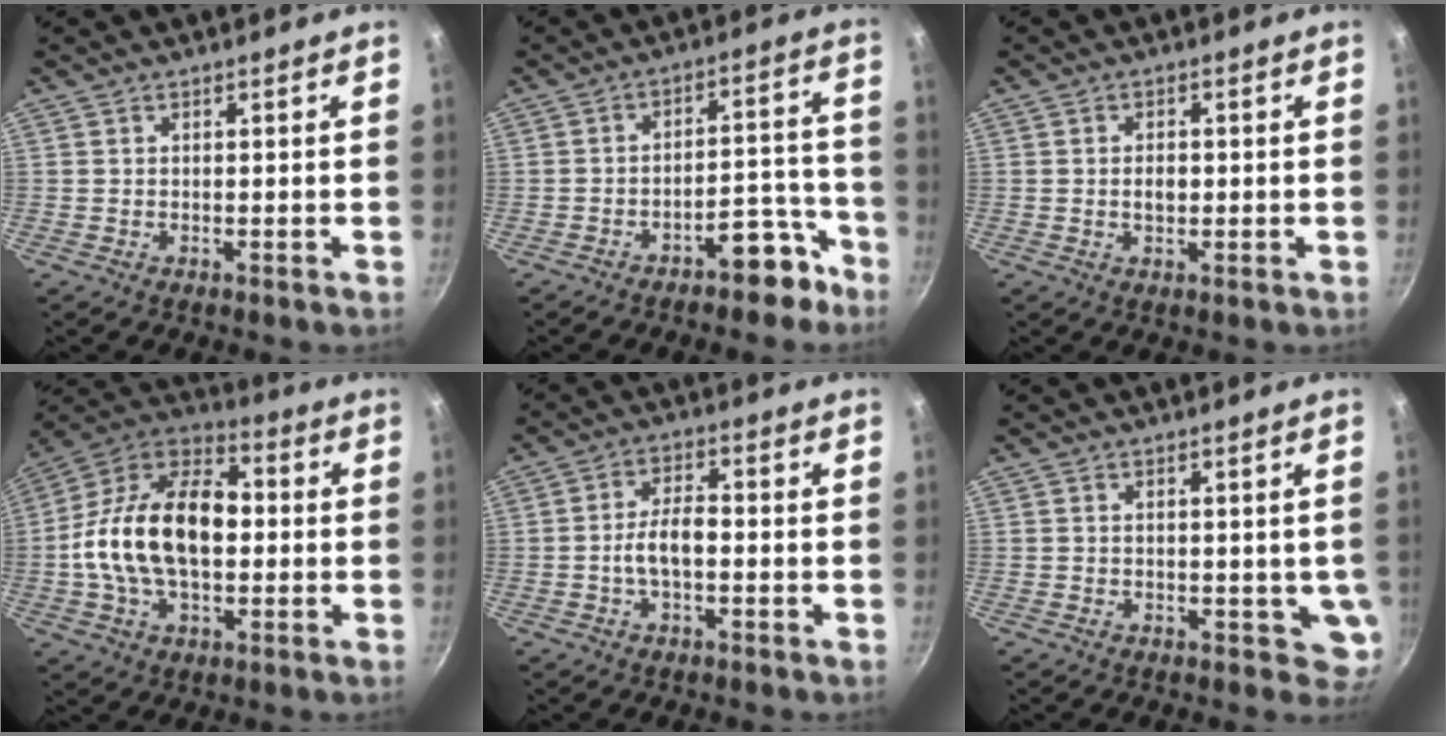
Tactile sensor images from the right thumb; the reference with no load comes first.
{"total": 8.7, "force": [-5.9, 3.8, 5.1], "torque": [-0.029, 0.076, -0.073]}
{"total": 2.7, "force": [-0.1, 1.8, 2.1], "torque": [-0.025, 0.004, -0.003]}
{"total": 21.4, "force": [-0.6, 13.2, 16.8], "torque": [-0.277, 0.038, -0.029]}
{"total": 5.9, "force": [-1.3, 2.8, 5.0], "torque": [-0.085, 0.028, -0.030]}
{"total": 3.5, "force": [0.2, 2.5, 2.4], "torque": [-0.020, -0.017, 0.002]}